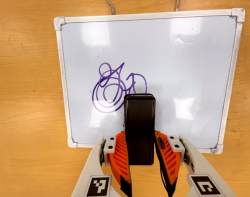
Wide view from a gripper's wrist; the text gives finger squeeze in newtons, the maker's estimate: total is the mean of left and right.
{"total": 3.9, "left": 2.6, "right": 5.2}